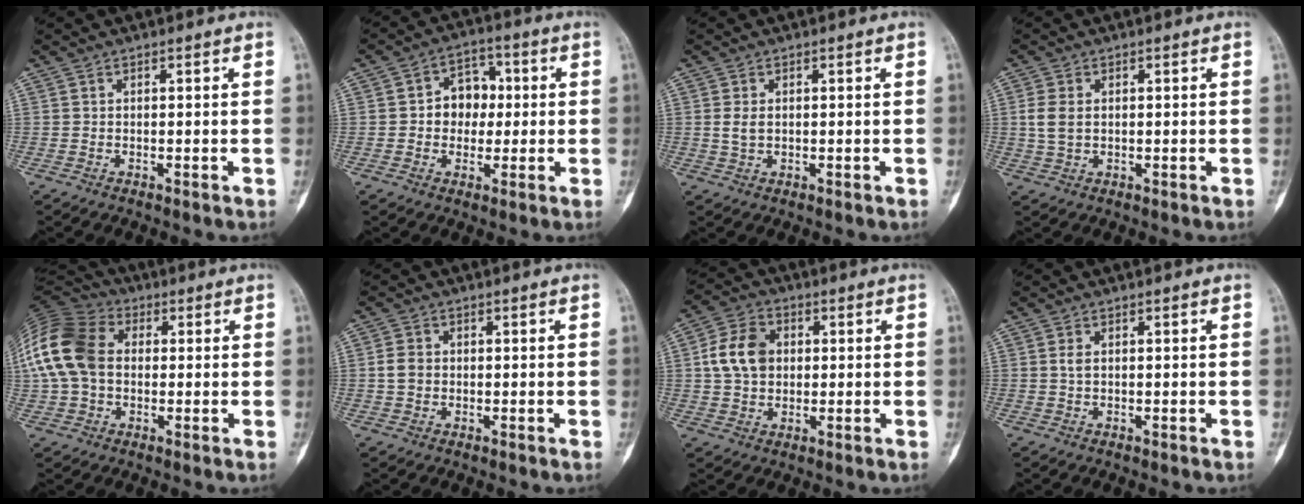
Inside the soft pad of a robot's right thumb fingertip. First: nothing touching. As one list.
[{"total": 7.8, "force": [0.3, 6.2, 4.6], "torque": [-0.031, 0.018, -0.002]}, {"total": 2.3, "force": [0.3, 1.4, 1.8], "torque": [-0.036, -0.002, 0.008]}, {"total": 3.8, "force": [0.5, 2.5, 2.8], "torque": [-0.063, 0.001, 0.012]}, {"total": 16.9, "force": [1.4, 12.2, 11.5], "torque": [-0.246, 0.031, 0.018]}, {"total": 2.8, "force": [-0.1, 2.4, 1.5], "torque": [-0.023, 0.007, -0.004]}, {"total": 9.4, "force": [1.2, 7.2, 6.0], "torque": [-0.096, 0.012, 0.018]}, {"total": 1.2, "force": [0.2, 0.7, 1.0], "torque": [-0.020, 0.003, 0.003]}]